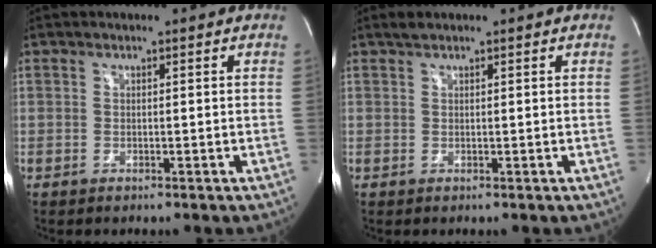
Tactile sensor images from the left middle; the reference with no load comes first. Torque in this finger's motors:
{"motor_torque": [0.19, 0.14, -0.19, -0.03]}